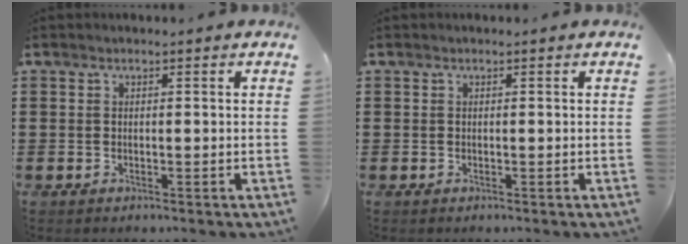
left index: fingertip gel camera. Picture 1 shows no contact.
{"total": 0.0}